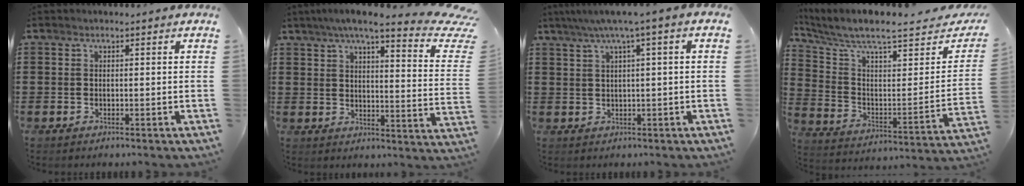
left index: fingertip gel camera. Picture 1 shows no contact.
{"total": 7.9, "force": [5.7, 0.4, 5.5], "torque": [-0.102, -0.035, 0.089]}
{"total": 3.4, "force": [0.8, -0.2, 3.3], "torque": [-0.064, -0.001, 0.008]}
{"total": 6.9, "force": [5.8, 0.8, 3.6], "torque": [-0.100, -0.048, 0.095]}